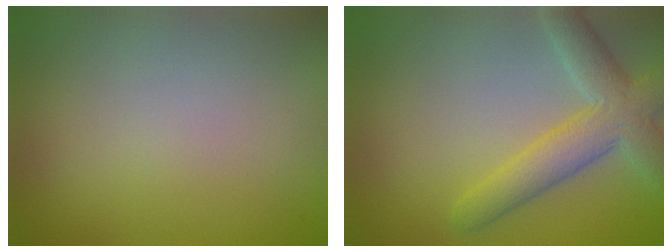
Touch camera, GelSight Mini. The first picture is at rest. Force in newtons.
{"total": 5.2, "press": 5.2, "slide": 0.3}